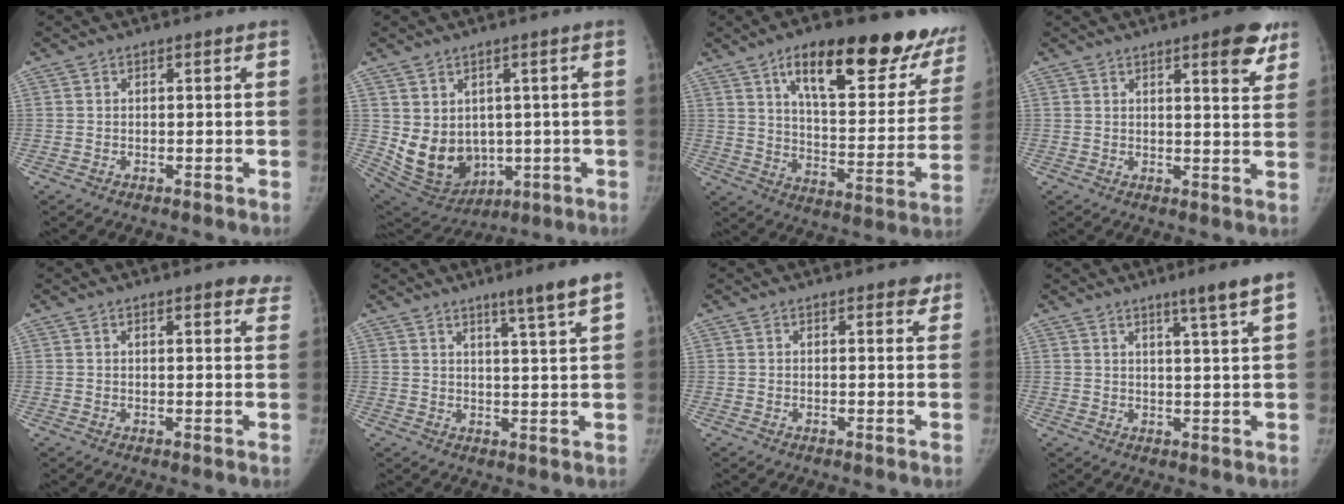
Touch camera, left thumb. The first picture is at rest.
{"total": 12.0, "force": [-0.6, 9.7, 7.0], "torque": [-0.090, -0.007, 0.027]}
{"total": 27.4, "force": [16.9, 10.1, 19.1], "torque": [-0.219, -0.056, 0.243]}
{"total": 7.1, "force": [4.2, 1.9, 5.4], "torque": [-0.051, -0.020, 0.050]}
{"total": 5.8, "force": [4.4, 1.9, 3.2], "torque": [-0.008, -0.011, 0.042]}
{"total": 6.5, "force": [4.3, -0.7, 4.8], "torque": [-0.074, -0.030, 0.065]}
{"total": 2.3, "force": [1.6, 1.0, 1.3], "torque": [-0.003, -0.007, 0.016]}
{"total": 5.8, "force": [3.7, -0.7, 4.4], "torque": [-0.069, -0.026, 0.058]}